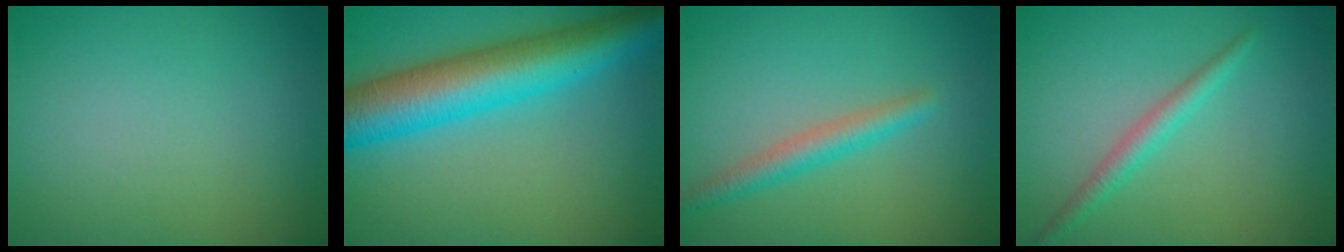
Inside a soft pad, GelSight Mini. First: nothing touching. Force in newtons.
{"total": 9.4, "press": 9.4, "slide": 0.0}
{"total": 2.4, "press": 2.4, "slide": 0.1}
{"total": 1.9, "press": 1.9, "slide": 0.1}